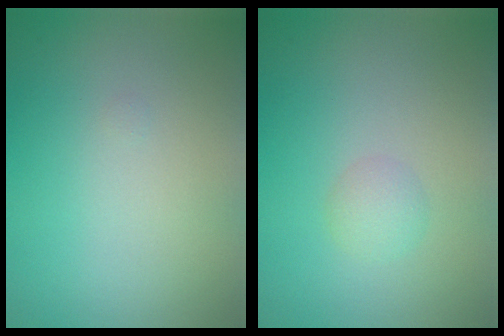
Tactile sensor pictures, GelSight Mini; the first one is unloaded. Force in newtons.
{"total": 1.3, "press": 1.3, "slide": 0.1}